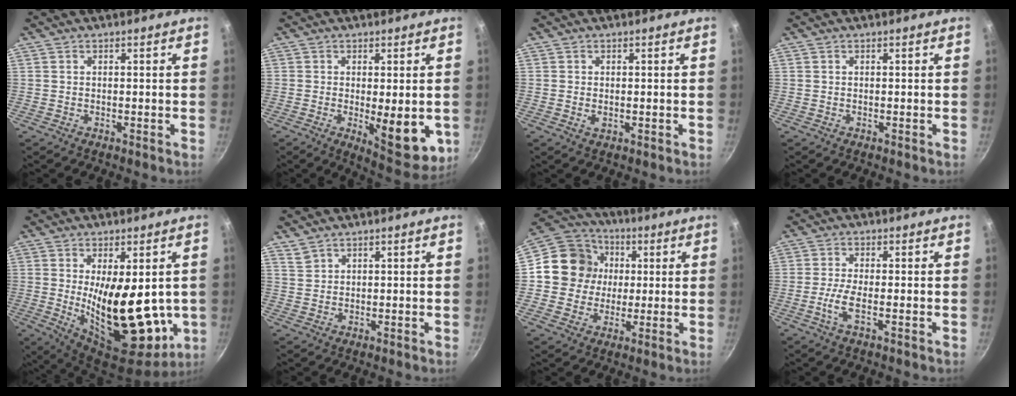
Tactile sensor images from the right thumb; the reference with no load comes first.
{"total": 10.8, "force": [-1.3, 3.9, 9.9], "torque": [-0.108, -0.015, -0.006]}
{"total": 1.4, "force": [-0.1, 0.9, 1.1], "torque": [-0.018, -0.002, -0.001]}
{"total": 0.0}
{"total": 20.7, "force": [-0.5, 9.7, 18.2], "torque": [-0.259, -0.036, 0.015]}
{"total": 1.8, "force": [1.6, 0.8, 0.3], "torque": [-0.001, 0.001, 0.037]}
{"total": 13.8, "force": [1.4, 12.8, 4.9], "torque": [-0.054, 0.021, 0.009]}
{"total": 4.1, "force": [-1.3, 0.9, 3.8], "torque": [-0.090, 0.005, -0.031]}